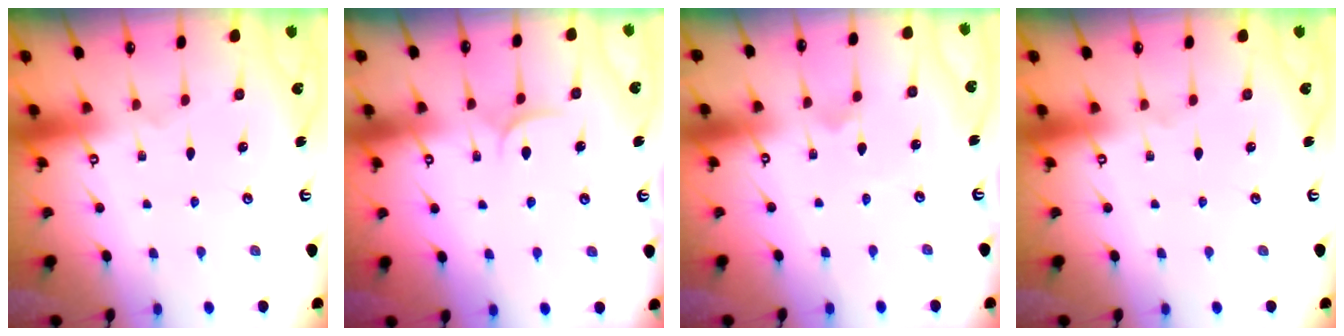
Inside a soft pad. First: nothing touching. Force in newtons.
{"total": 5.9, "press": 5.9, "slide": 0.4}
{"total": 1.6, "press": 1.6, "slide": 0.0}
{"total": 0.0}